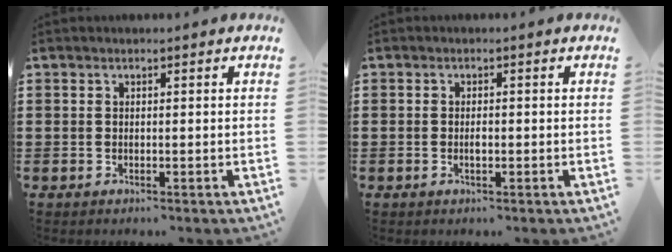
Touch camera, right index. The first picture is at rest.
{"total": 1.2, "force": [-0.3, 0.4, 1.1], "torque": [-0.021, -0.001, -0.006]}